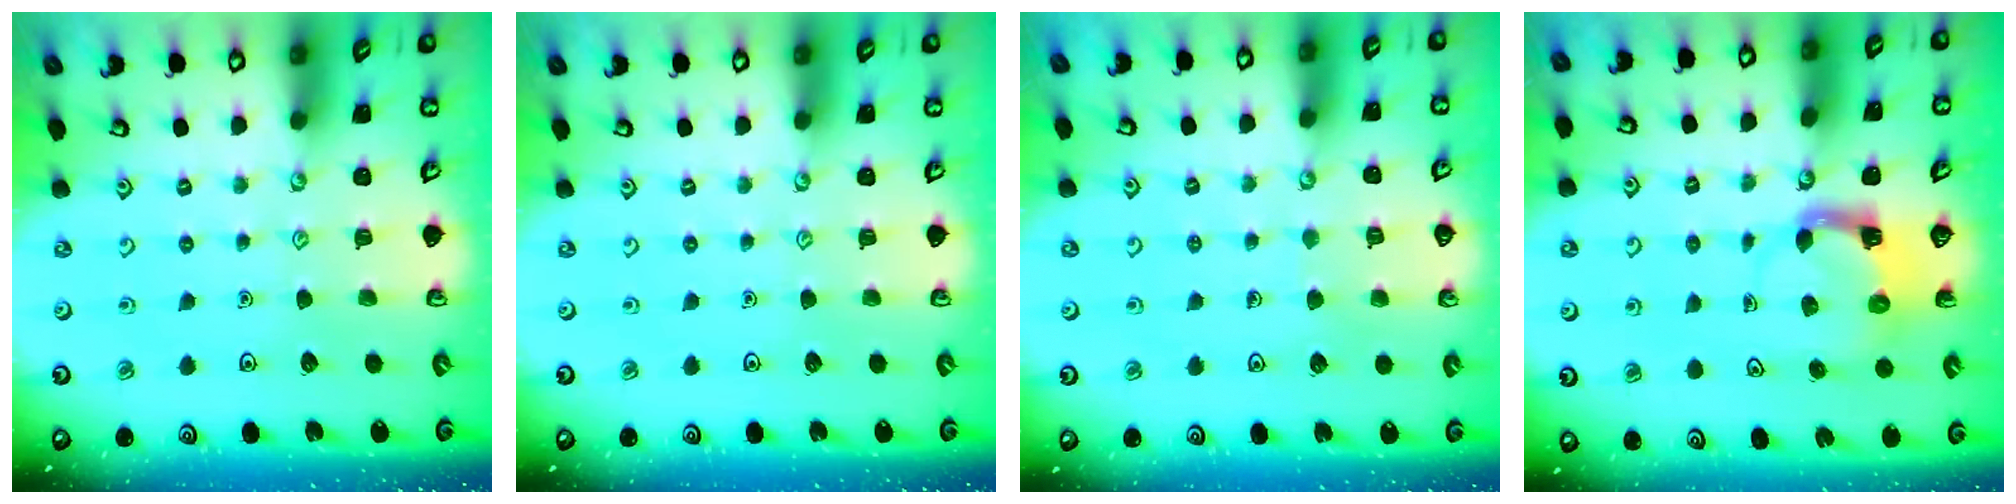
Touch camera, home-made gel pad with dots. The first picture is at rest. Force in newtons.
{"total": 0.0}
{"total": 5.3, "press": 5.3, "slide": 0.4}
{"total": 3.8, "press": 3.7, "slide": 0.7}